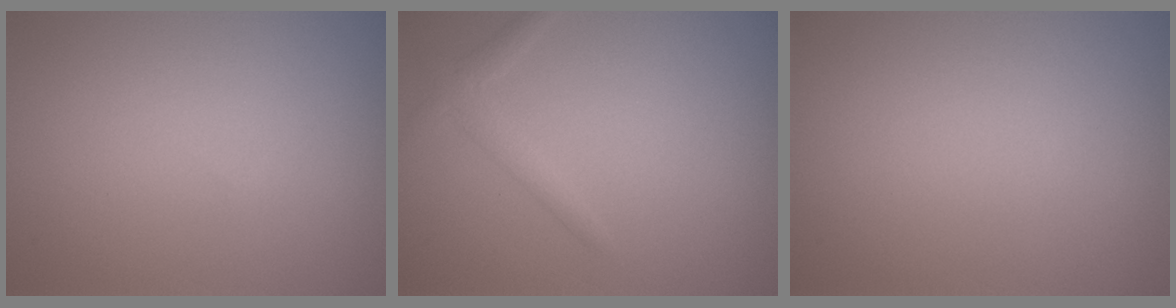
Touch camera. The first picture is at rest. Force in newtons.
{"total": 1.5, "press": 1.5, "slide": 0.1}
{"total": 0.0}